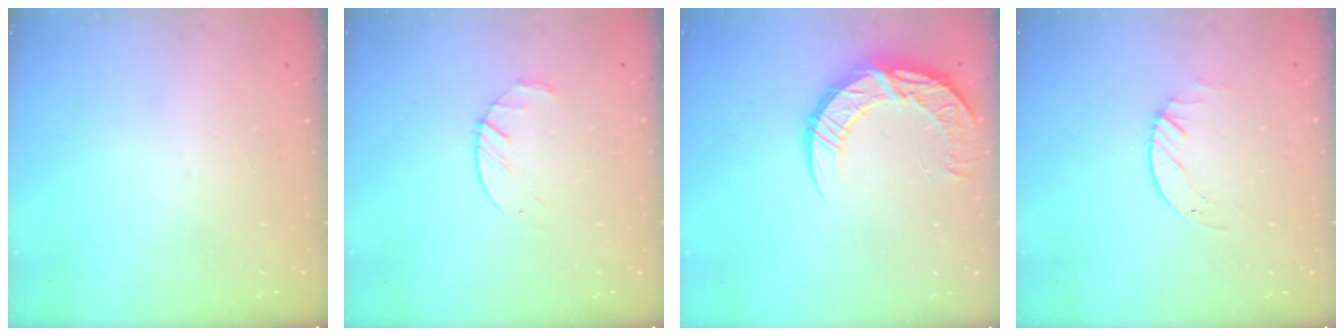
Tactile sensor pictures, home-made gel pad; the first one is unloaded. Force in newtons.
{"total": 3.6, "press": 3.5, "slide": 0.5}
{"total": 14.1, "press": 14.0, "slide": 1.0}
{"total": 2.5, "press": 2.5, "slide": 0.2}